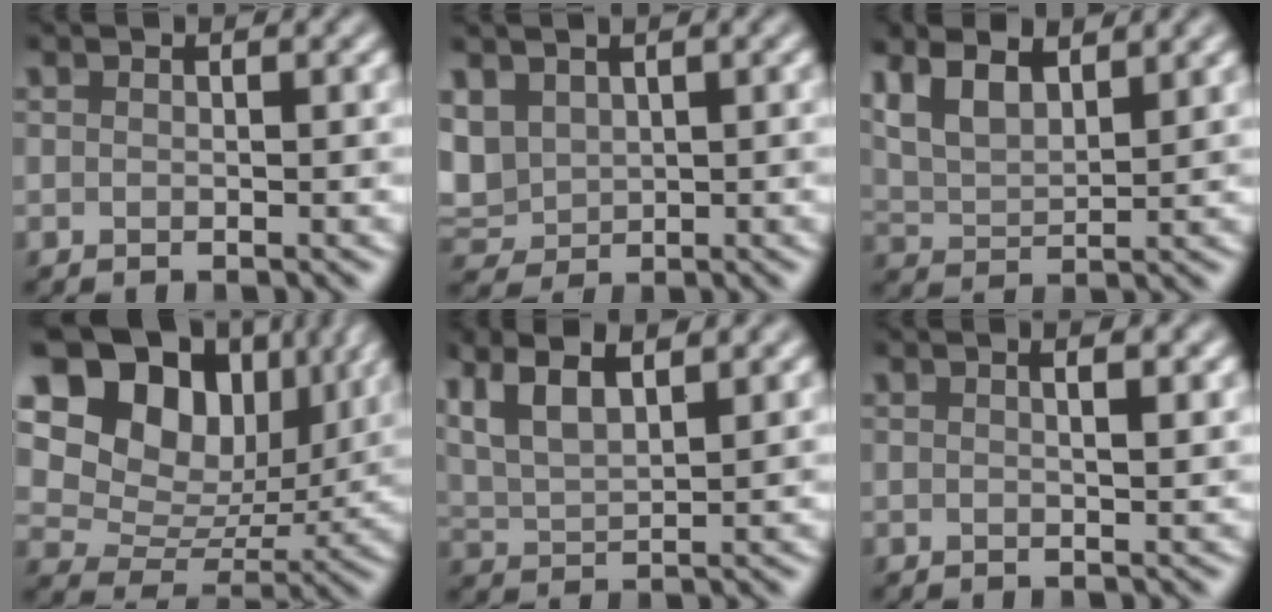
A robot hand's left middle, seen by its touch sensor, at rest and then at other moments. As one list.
[{"total": 3.3, "force": [1.2, 2.5, 1.7], "torque": [-0.053, 0.000, 0.028]}, {"total": 5.3, "force": [3.3, 2.2, 3.5], "torque": [-0.071, 0.012, 0.056]}, {"total": 12.9, "force": [6.5, 8.4, 7.3], "torque": [-0.141, 0.025, 0.110]}, {"total": 5.9, "force": [3.6, 1.9, 4.2], "torque": [-0.084, 0.013, 0.058]}, {"total": 2.0, "force": [0.8, 0.7, 1.7], "torque": [-0.013, 0.001, -0.001]}]